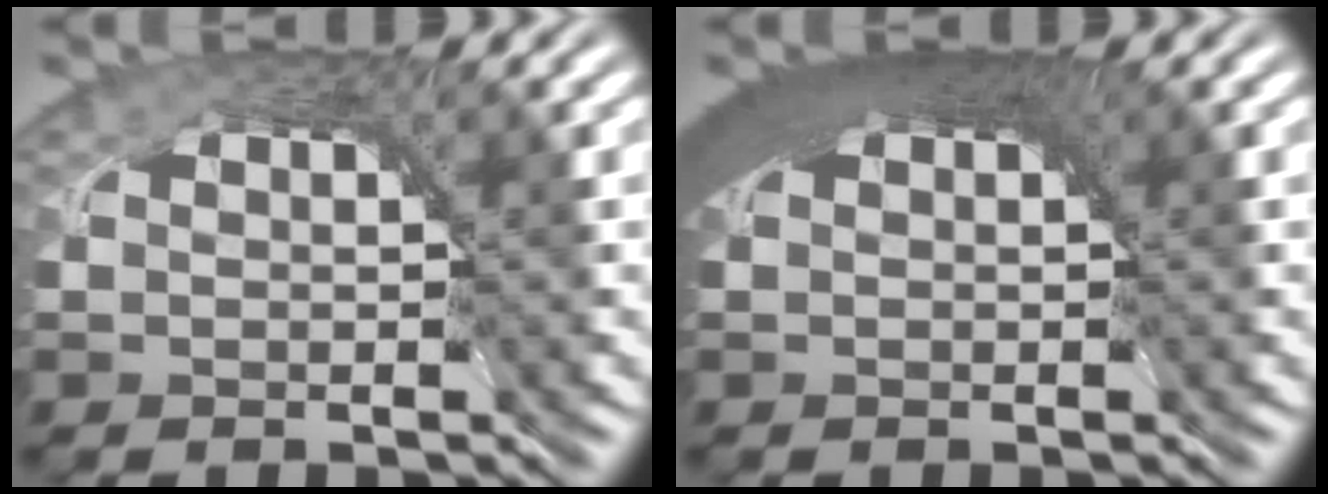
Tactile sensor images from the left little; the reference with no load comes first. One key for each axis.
{"total": 8.0, "fx": 3.1, "fy": 3.8, "fz": 6.3, "tx": -0.097, "ty": 0.021, "tz": 0.033}